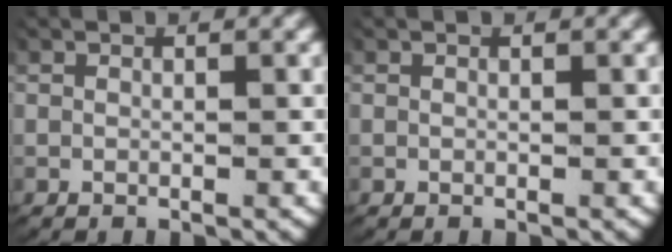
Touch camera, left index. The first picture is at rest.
{"total": 0.0}